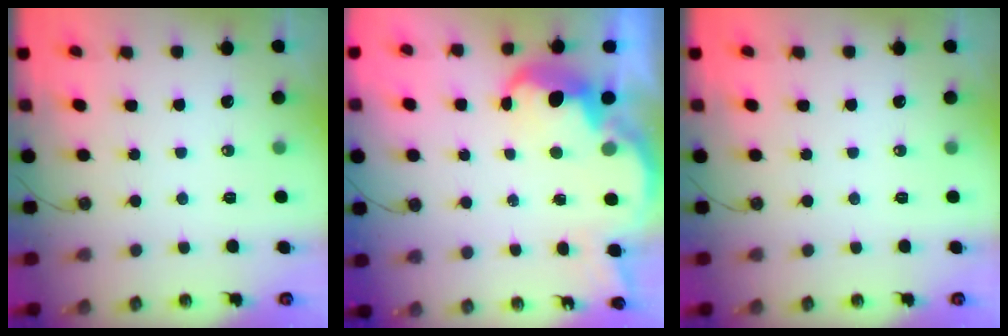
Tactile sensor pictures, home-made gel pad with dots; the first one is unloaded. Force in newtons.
{"total": 6.9, "press": 6.9, "slide": 0.6}
{"total": 0.0}